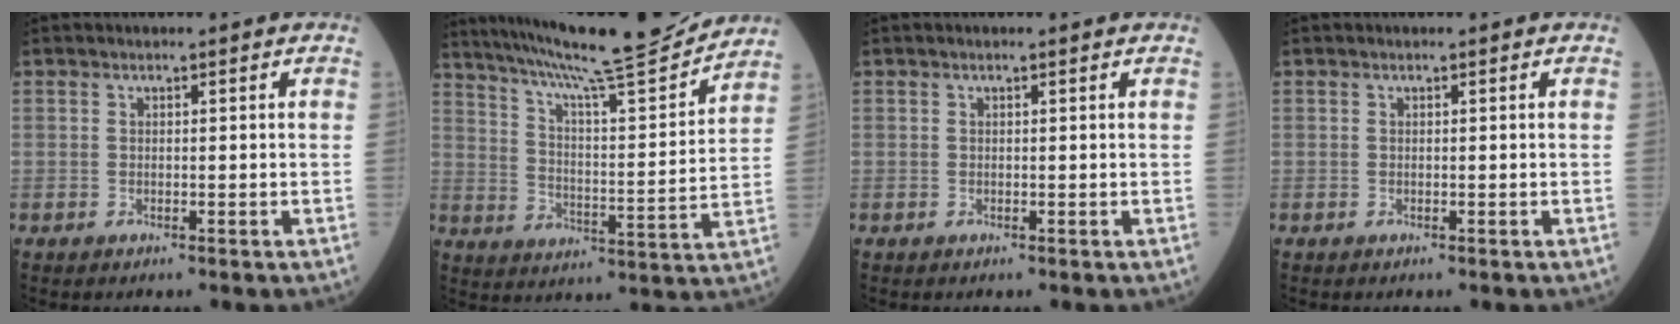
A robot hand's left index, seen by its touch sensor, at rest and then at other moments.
{"total": 19.4, "force": [17.7, -0.4, 8.1], "torque": [-0.141, -0.022, 0.268]}
{"total": 0.0}
{"total": 0.0}